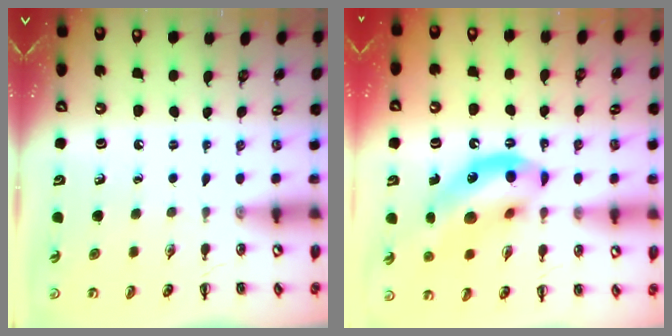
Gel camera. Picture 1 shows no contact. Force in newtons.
{"total": 14.9, "press": 14.4, "slide": 3.9}